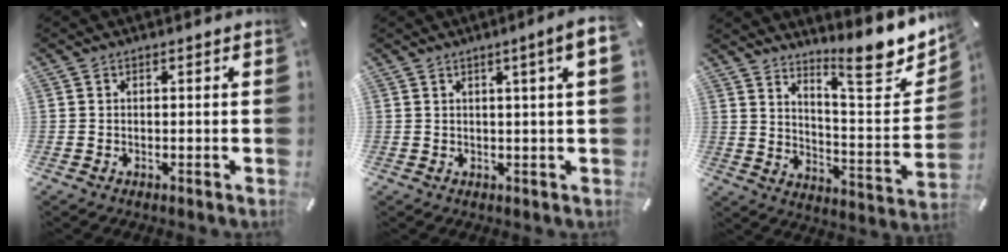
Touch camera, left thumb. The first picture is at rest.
{"total": 5.5, "force": [1.9, 0.3, 5.1], "torque": [-0.088, -0.002, 0.028]}
{"total": 14.8, "force": [12.0, 3.8, 7.8], "torque": [-0.093, -0.110, 0.201]}